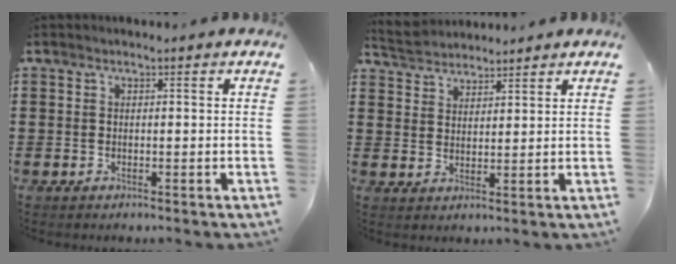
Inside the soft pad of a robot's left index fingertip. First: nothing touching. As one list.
[{"total": 3.6, "force": [3.4, 1.0, 0.1], "torque": [-0.016, -0.006, 0.064]}]